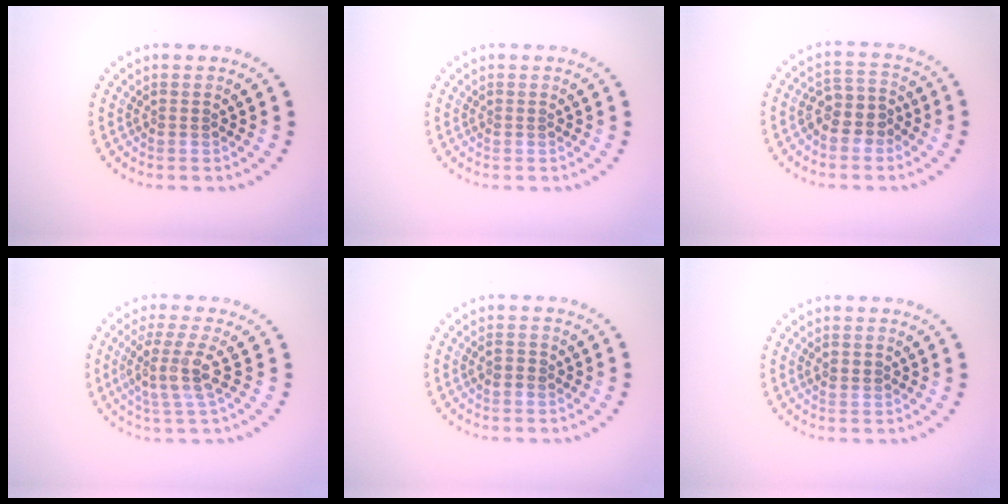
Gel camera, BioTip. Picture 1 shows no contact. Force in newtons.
{"total": 0.0}
{"total": 3.2, "press": 2.9, "slide": 1.4}
{"total": 3.8, "press": 2.9, "slide": 2.4}
{"total": 0.7, "press": 0.6, "slide": 0.4}
{"total": 1.2, "press": 1.2, "slide": 0.1}